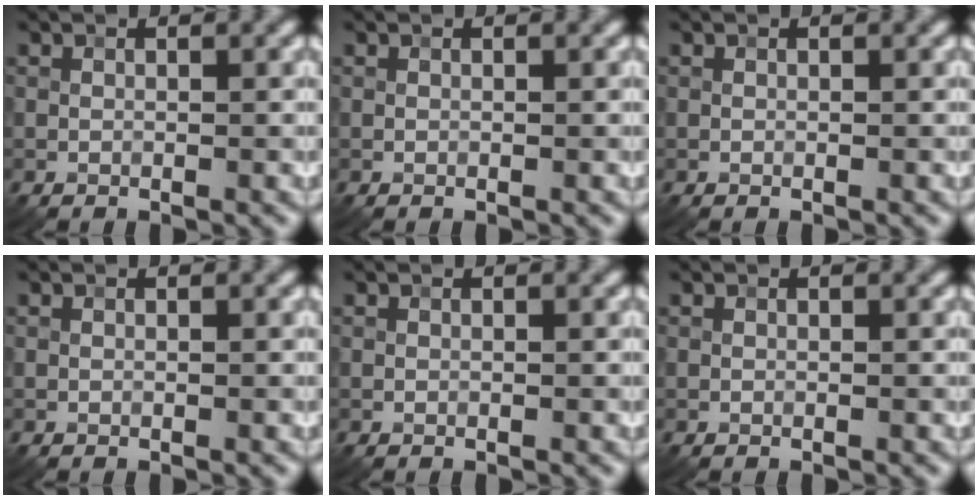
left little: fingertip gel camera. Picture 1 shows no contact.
{"total": 0.0}
{"total": 0.0}
{"total": 0.0}
{"total": 0.0}
{"total": 0.0}